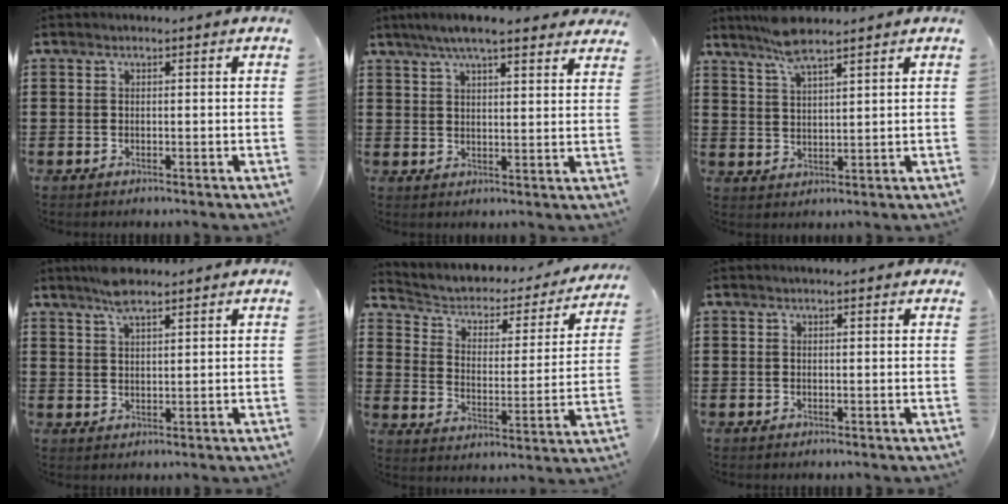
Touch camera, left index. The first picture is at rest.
{"total": 6.6, "force": [5.6, 0.8, 3.5], "torque": [-0.080, -0.007, 0.101]}
{"total": 6.0, "force": [4.9, 0.7, 3.3], "torque": [-0.079, -0.005, 0.089]}
{"total": 4.3, "force": [3.3, 1.1, 2.6], "torque": [-0.058, 0.004, 0.060]}
{"total": 3.0, "force": [1.8, 2.1, 1.2], "torque": [-0.039, -0.016, 0.020]}
{"total": 0.6, "force": [0.5, 0.2, 0.3], "torque": [-0.006, 0.004, 0.008]}